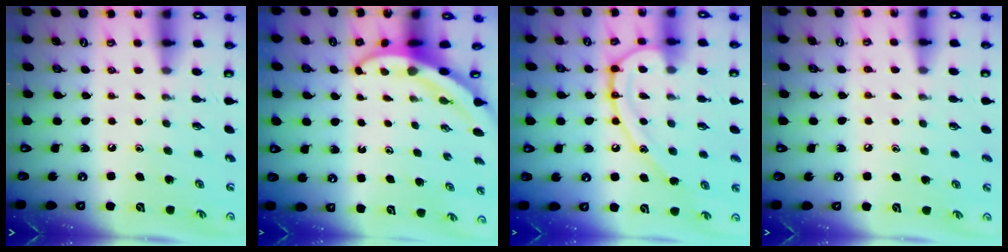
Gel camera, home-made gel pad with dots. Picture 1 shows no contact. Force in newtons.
{"total": 3.9, "press": 3.9, "slide": 0.5}
{"total": 14.9, "press": 14.8, "slide": 1.4}
{"total": 3.3, "press": 3.2, "slide": 0.7}